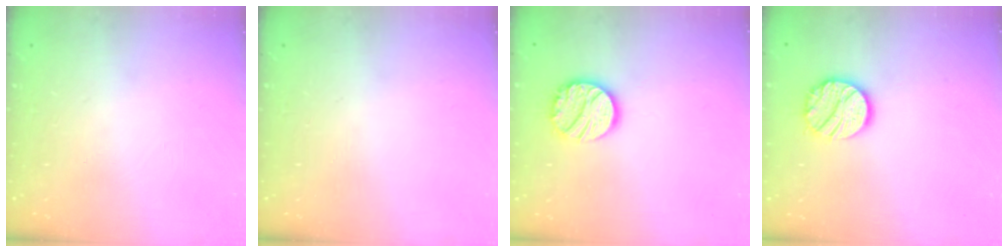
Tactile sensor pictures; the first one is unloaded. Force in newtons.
{"total": 0.0}
{"total": 13.7, "press": 13.6, "slide": 1.1}
{"total": 12.6, "press": 12.6, "slide": 1.1}